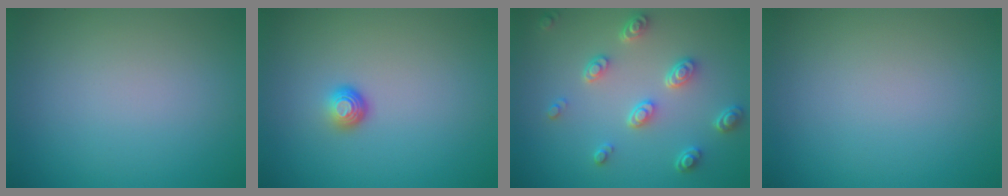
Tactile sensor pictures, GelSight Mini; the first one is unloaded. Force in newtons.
{"total": 1.6, "press": 1.0, "slide": 1.3}
{"total": 4.0, "press": 3.1, "slide": 2.6}
{"total": 0.0}